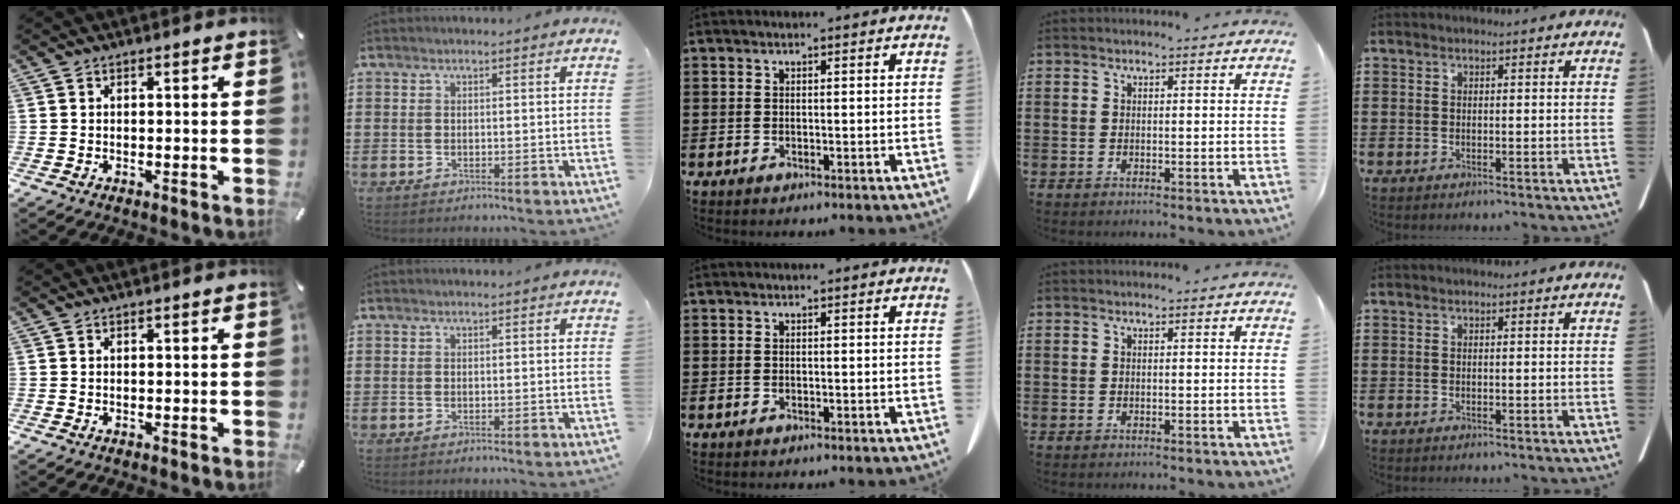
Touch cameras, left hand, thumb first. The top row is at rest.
{}